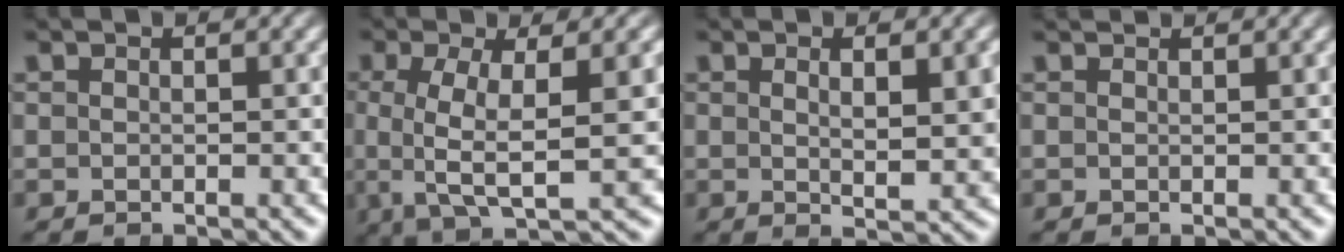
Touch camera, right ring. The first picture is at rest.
{"total": 6.6, "force": [-0.4, 2.4, 6.2], "torque": [-0.115, -0.017, 0.000]}
{"total": 2.7, "force": [0.6, 0.0, 2.7], "torque": [-0.040, -0.010, 0.014]}
{"total": 1.0, "force": [0.9, -0.3, 0.0], "torque": [0.009, 0.002, 0.015]}